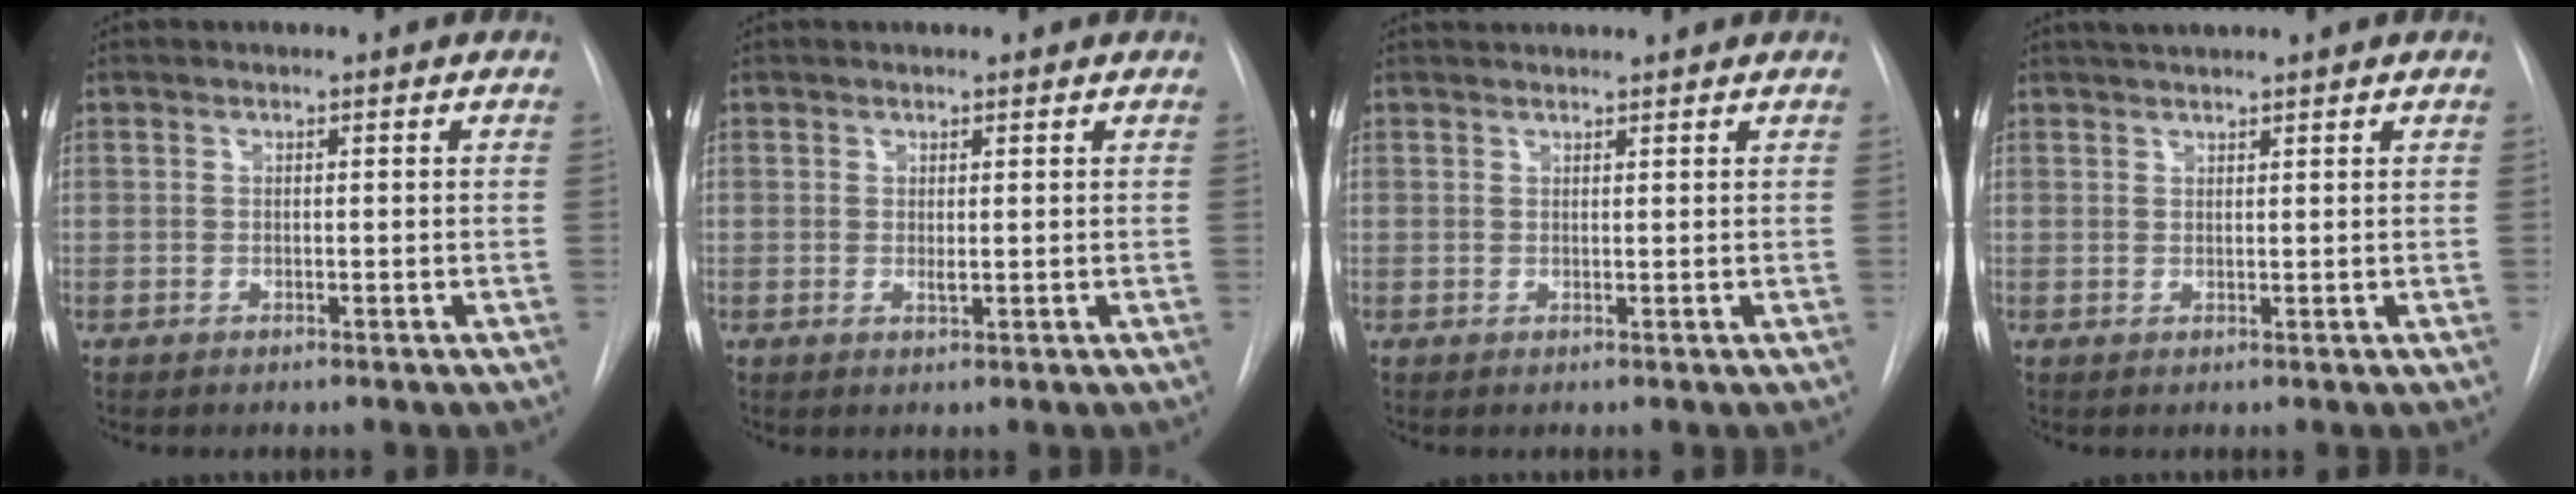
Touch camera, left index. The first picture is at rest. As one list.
[{"total": 0.7, "force": [0.2, 0.2, 0.6], "torque": [-0.018, -0.004, 0.004]}, {"total": 3.8, "force": [3.7, 0.3, 0.8], "torque": [-0.013, 0.032, 0.049]}, {"total": 2.6, "force": [2.4, -0.1, 1.1], "torque": [-0.015, 0.021, 0.043]}]